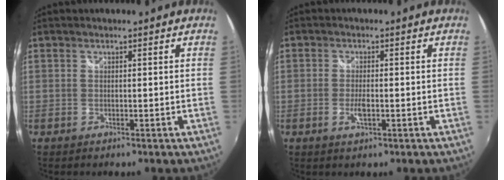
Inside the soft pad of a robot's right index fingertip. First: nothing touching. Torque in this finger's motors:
{"motor_torque": [0.30, 0.33, 0.05, 0.02]}